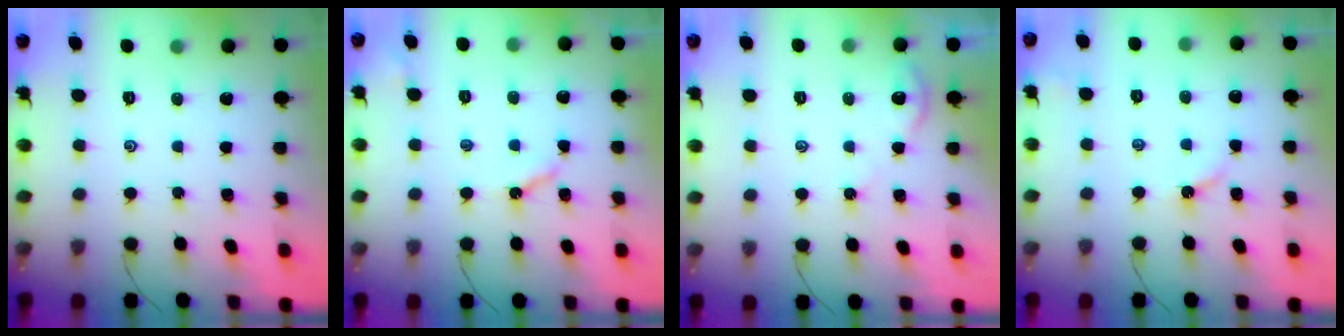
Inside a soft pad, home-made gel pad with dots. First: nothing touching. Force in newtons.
{"total": 5.3, "press": 5.3, "slide": 0.5}
{"total": 2.9, "press": 2.9, "slide": 0.3}
{"total": 2.8, "press": 2.8, "slide": 0.3}